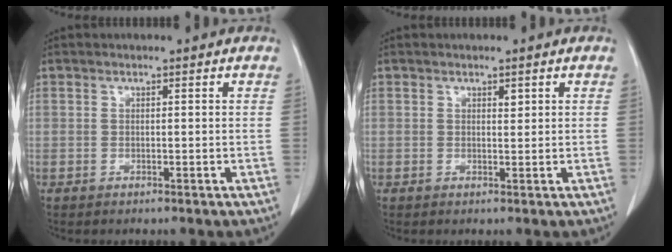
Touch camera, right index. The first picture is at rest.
{"total": 0.8, "force": [0.5, 0.4, 0.5], "torque": [-0.007, -0.004, 0.007]}